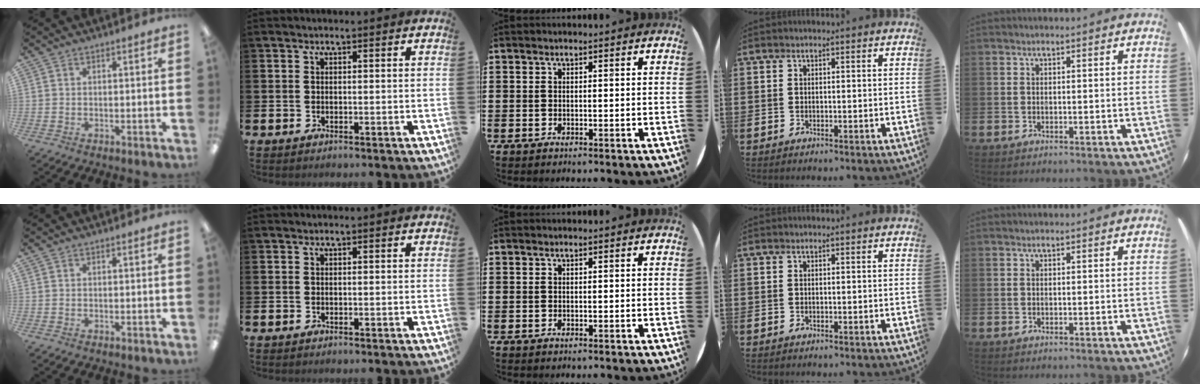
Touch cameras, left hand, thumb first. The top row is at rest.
{}